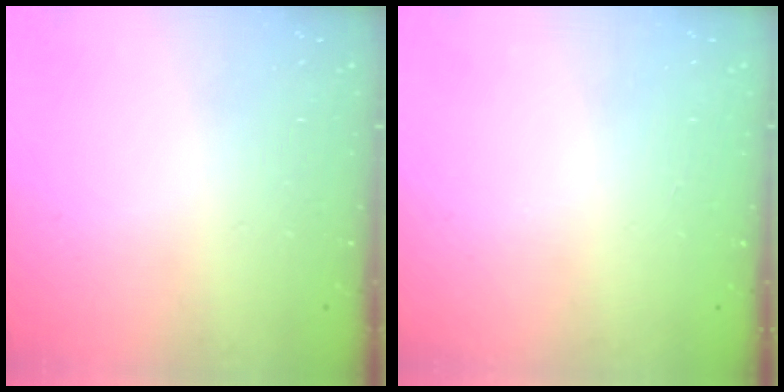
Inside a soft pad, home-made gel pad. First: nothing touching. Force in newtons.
{"total": 0.0}